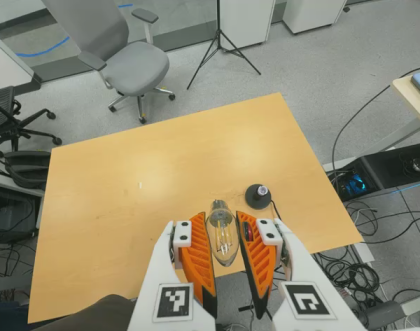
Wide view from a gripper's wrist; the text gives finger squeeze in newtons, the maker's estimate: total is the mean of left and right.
{"total": 12.3, "left": 12.8, "right": 11.8}